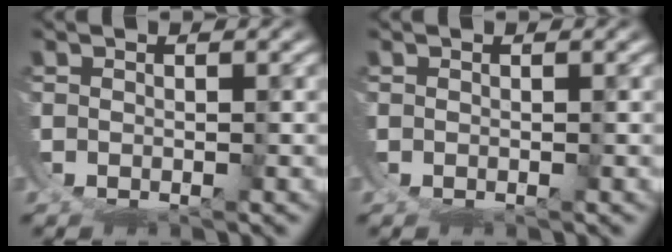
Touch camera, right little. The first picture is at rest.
{"total": 0.0}